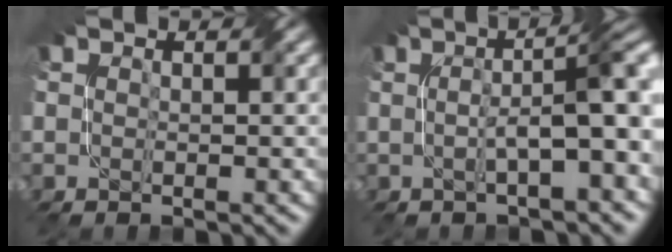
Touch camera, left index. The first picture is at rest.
{"total": 6.9, "force": [0.2, 1.5, 6.8], "torque": [-0.095, 0.017, -0.001]}